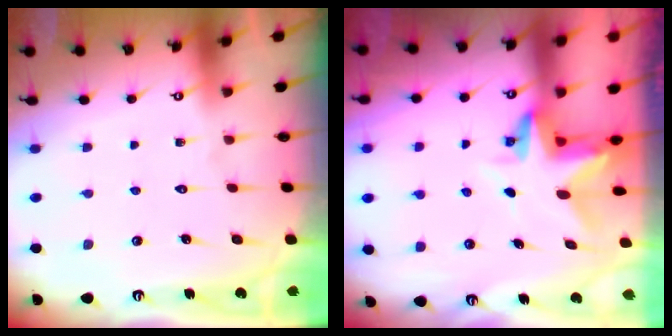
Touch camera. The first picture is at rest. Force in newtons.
{"total": 4.6, "press": 4.6, "slide": 0.2}